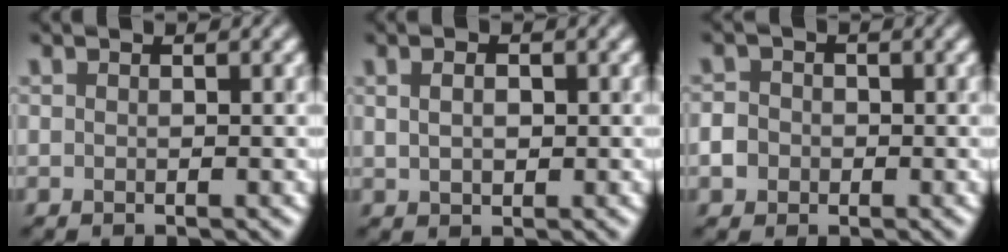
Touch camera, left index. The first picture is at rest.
{"total": 2.9, "force": [1.0, 1.9, 1.9], "torque": [-0.025, 0.019, 0.007]}
{"total": 2.2, "force": [-0.6, 2.0, 0.8], "torque": [-0.003, 0.002, -0.014]}